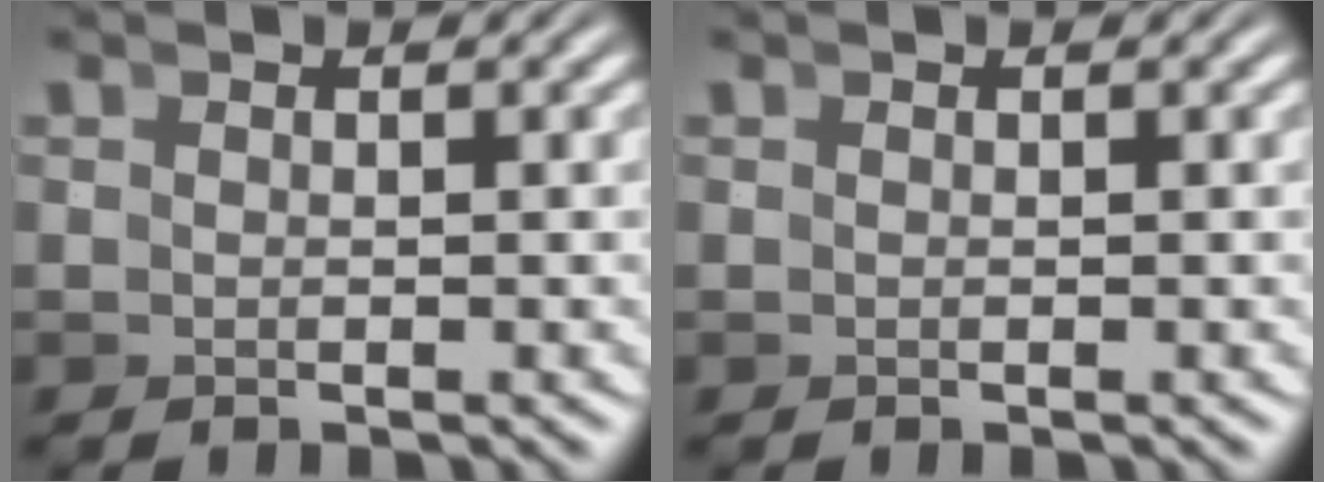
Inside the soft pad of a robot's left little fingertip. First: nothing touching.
{"total": 0.0}